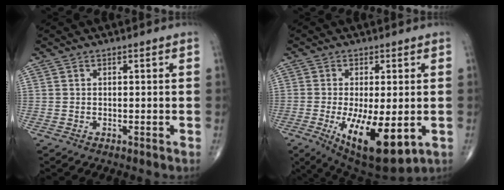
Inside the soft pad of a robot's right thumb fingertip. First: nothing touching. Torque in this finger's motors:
{"motor_torque": [1.94, 2.59, 0.85, -0.96, 0.37]}